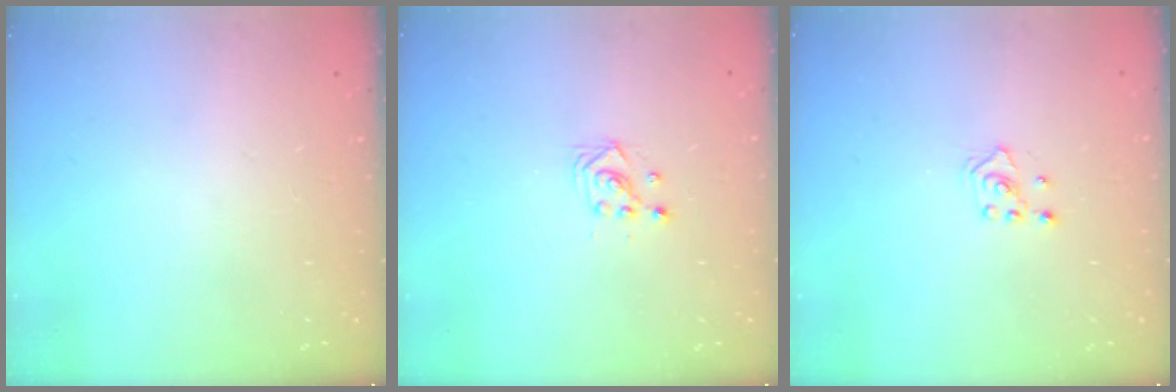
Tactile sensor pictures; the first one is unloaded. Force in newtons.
{"total": 3.0, "press": 3.0, "slide": 0.4}
{"total": 2.4, "press": 2.2, "slide": 0.8}